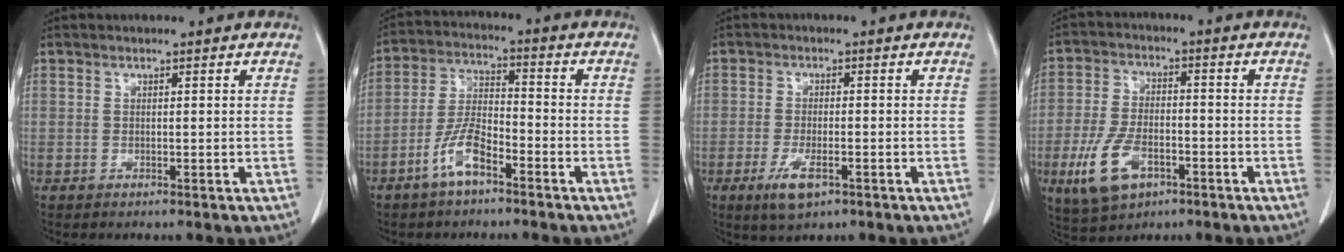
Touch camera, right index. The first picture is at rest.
{"total": 7.2, "force": [-4.3, 2.1, 5.4], "torque": [-0.122, 0.003, -0.085]}
{"total": 4.8, "force": [-2.4, 1.5, 3.9], "torque": [-0.082, -0.010, -0.036]}
{"total": 9.9, "force": [-4.4, 4.8, 7.4], "torque": [-0.171, -0.005, -0.076]}